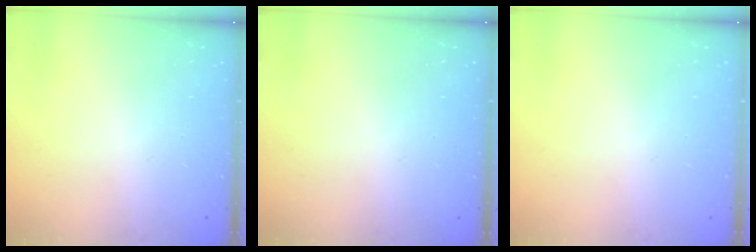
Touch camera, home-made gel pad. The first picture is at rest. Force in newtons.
{"total": 0.0}
{"total": 0.0}